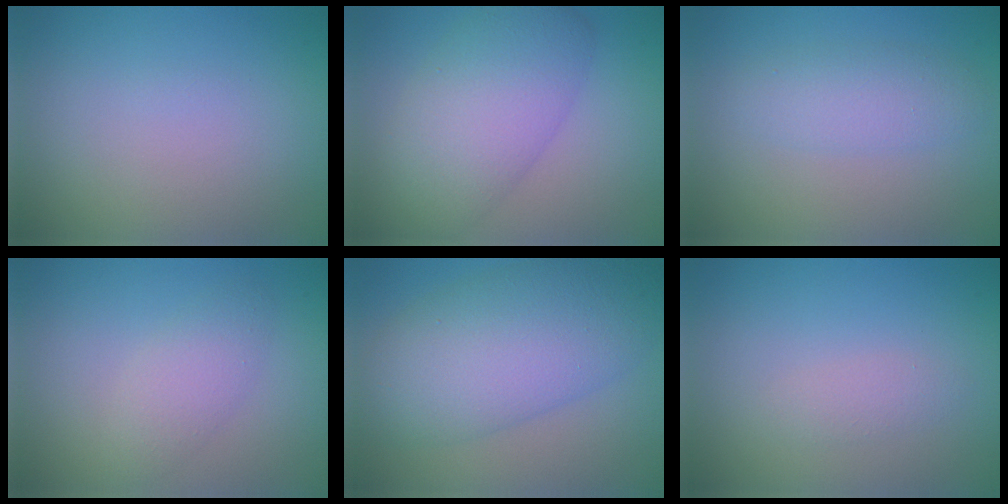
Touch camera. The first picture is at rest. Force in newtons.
{"total": 7.4, "press": 7.3, "slide": 0.3}
{"total": 2.8, "press": 2.8, "slide": 0.1}
{"total": 2.2, "press": 2.2, "slide": 0.2}
{"total": 9.3, "press": 9.3, "slide": 0.2}
{"total": 1.1, "press": 1.1, "slide": 0.0}